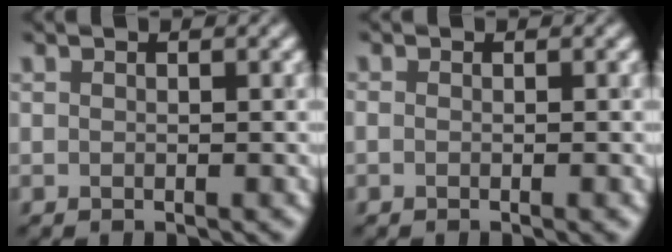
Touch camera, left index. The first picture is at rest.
{"total": 1.0, "force": [-0.4, 0.4, 0.8], "torque": [-0.004, -0.006, -0.005]}